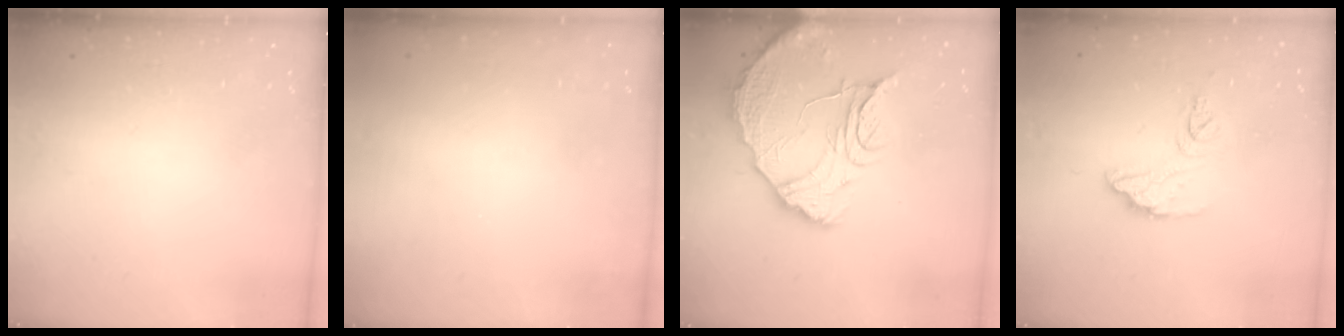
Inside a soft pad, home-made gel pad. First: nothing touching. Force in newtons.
{"total": 3.2, "press": 3.2, "slide": 0.1}
{"total": 15.0, "press": 14.9, "slide": 1.3}
{"total": 10.1, "press": 10.0, "slide": 0.8}